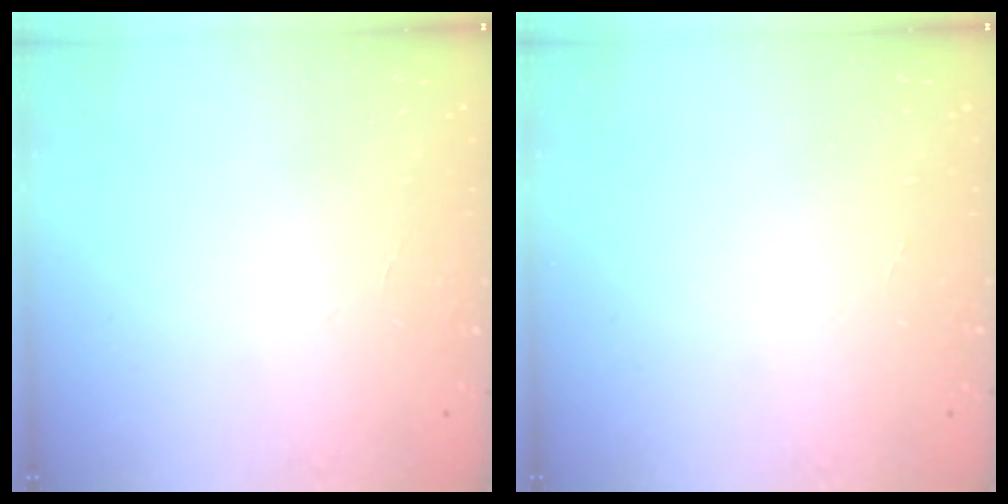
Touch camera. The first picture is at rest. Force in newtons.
{"total": 0.0}